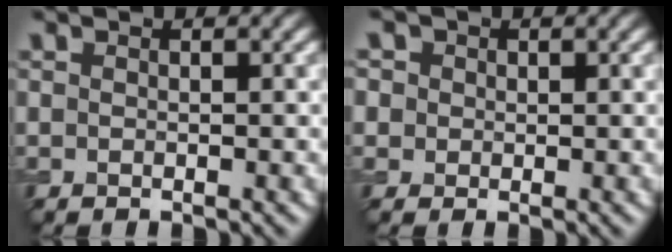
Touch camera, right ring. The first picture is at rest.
{"total": 4.2, "force": [1.8, 3.4, 1.6], "torque": [-0.035, 0.018, 0.014]}